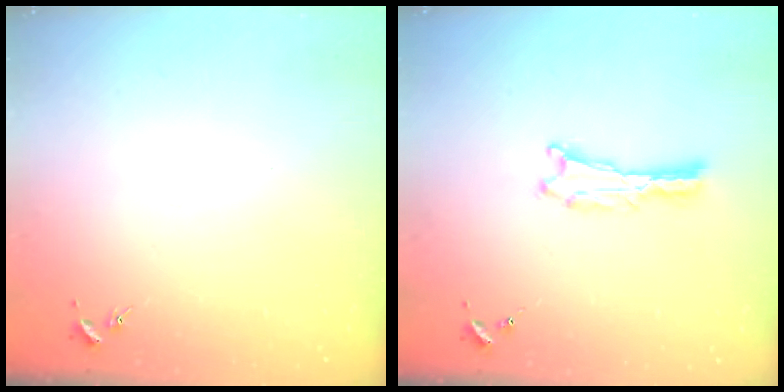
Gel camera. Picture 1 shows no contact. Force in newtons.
{"total": 0.6, "press": 0.6, "slide": 0.1}